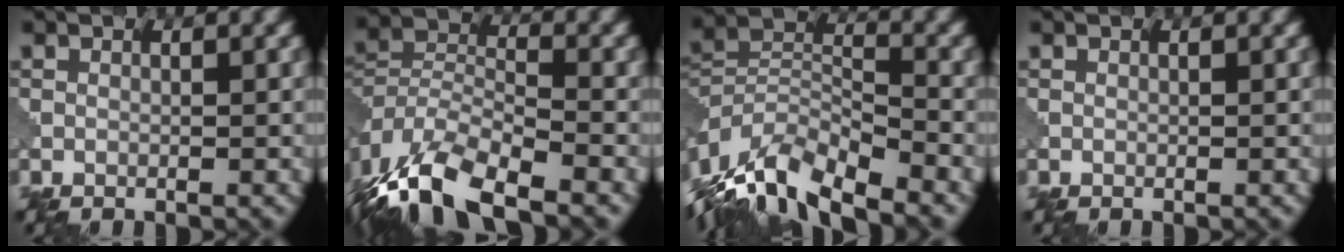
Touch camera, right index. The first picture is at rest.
{"total": 11.5, "force": [-8.1, 4.3, 6.9], "torque": [-0.138, -0.008, -0.153]}
{"total": 10.5, "force": [-7.7, 3.5, 6.2], "torque": [-0.115, 0.000, -0.157]}
{"total": 0.0}